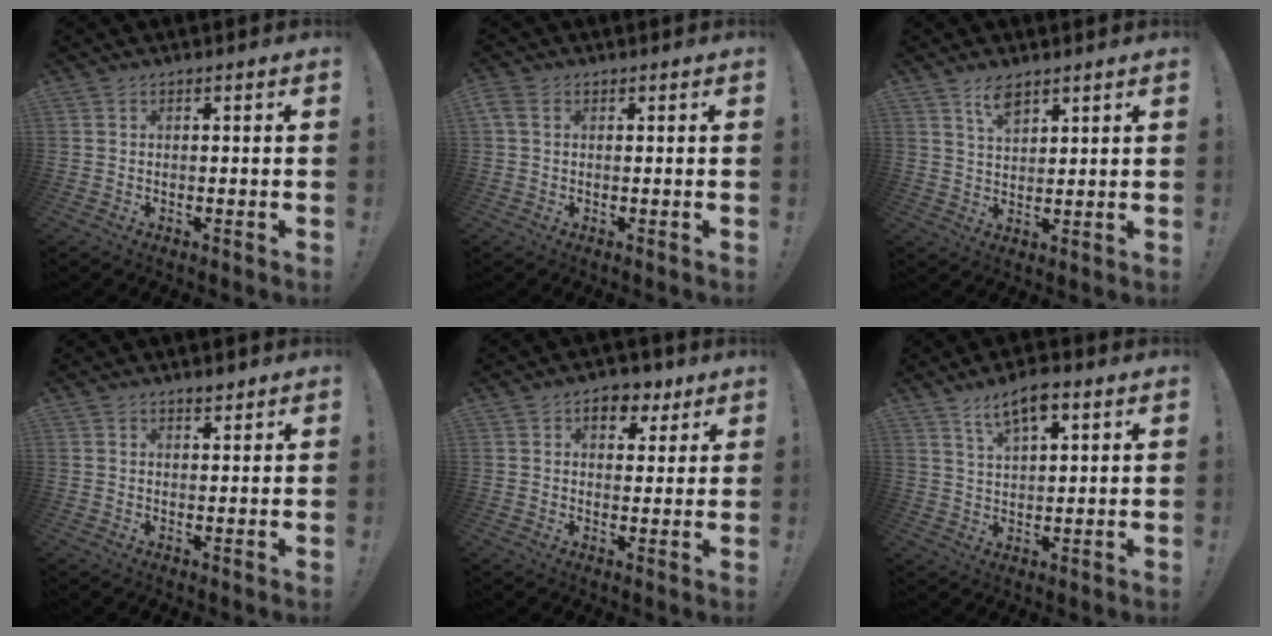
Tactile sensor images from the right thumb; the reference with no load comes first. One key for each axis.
{"total": 2.8, "fx": 0.9, "fy": 1.9, "fz": 1.9, "tx": -0.031, "ty": 0.004, "tz": 0.017}
{"total": 5.9, "fx": 4.1, "fy": 2.5, "fz": 3.4, "tx": -0.067, "ty": -0.016, "tz": 0.075}
{"total": 2.0, "fx": 1.7, "fy": 0.7, "fz": 0.7, "tx": 0.008, "ty": -0.015, "tz": 0.028}
{"total": 7.2, "fx": 3.7, "fy": 5.1, "fz": 3.4, "tx": -0.029, "ty": -0.017, "tz": 0.062}
{"total": 8.2, "fx": 5.1, "fy": 3.2, "fz": 5.5, "tx": -0.091, "ty": -0.015, "tz": 0.091}